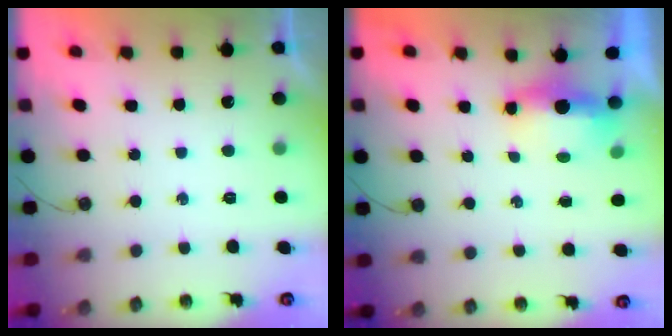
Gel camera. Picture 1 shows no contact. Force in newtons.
{"total": 5.0, "press": 4.8, "slide": 1.2}